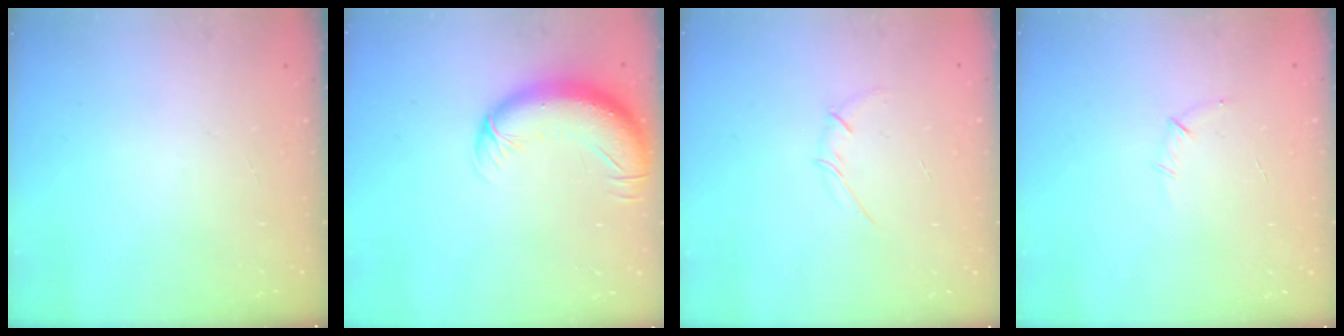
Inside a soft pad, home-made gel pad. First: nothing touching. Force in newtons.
{"total": 11.3, "press": 11.0, "slide": 2.9}
{"total": 2.7, "press": 2.6, "slide": 0.8}
{"total": 5.5, "press": 5.3, "slide": 1.4}